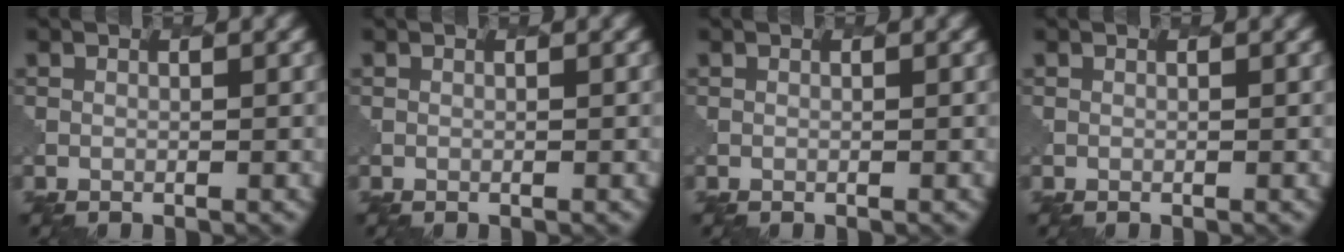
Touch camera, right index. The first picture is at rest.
{"total": 0.0}
{"total": 0.0}
{"total": 0.0}